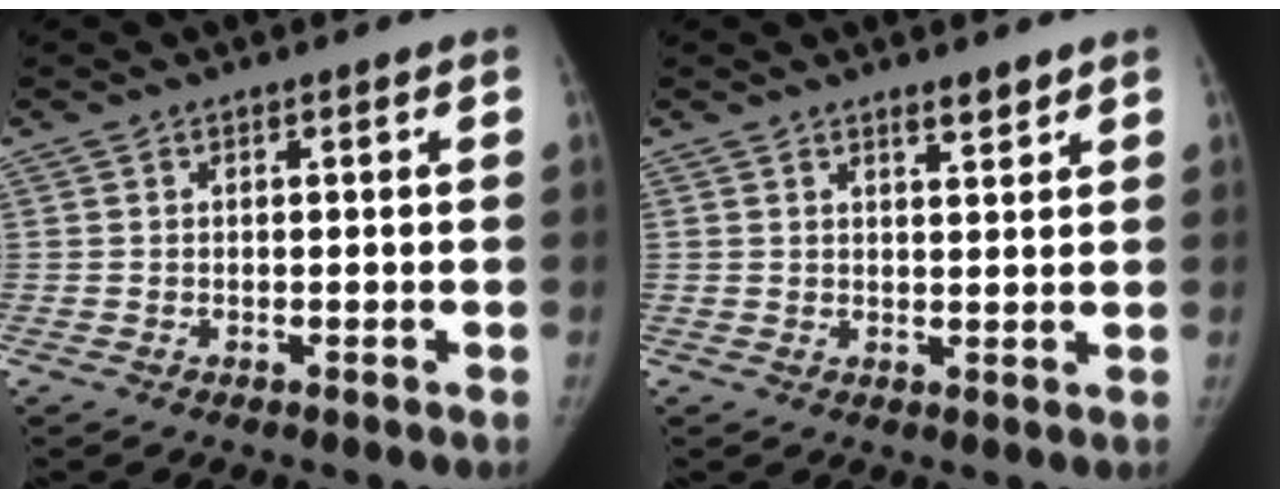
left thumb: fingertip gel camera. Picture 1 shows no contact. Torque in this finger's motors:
{"motor_torque": [0.48, -0.02, 0.27, -0.63, 0.09]}